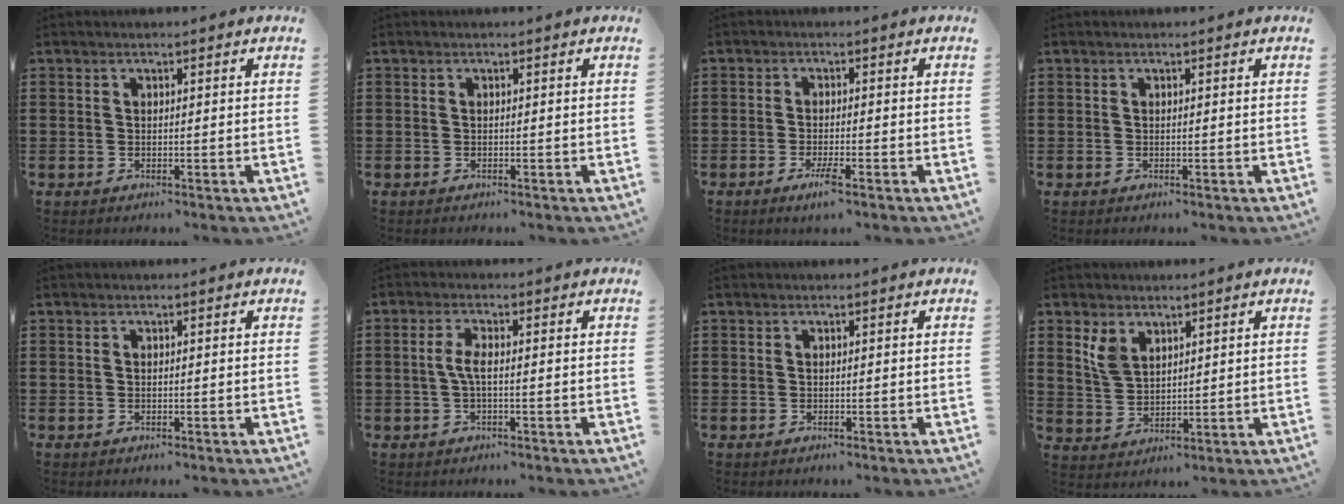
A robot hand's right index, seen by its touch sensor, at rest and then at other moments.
{"total": 0.0}
{"total": 2.8, "force": [-1.6, 0.2, 2.3], "torque": [-0.052, -0.010, -0.032]}
{"total": 0.0}
{"total": 0.0}
{"total": 3.1, "force": [-0.4, 0.7, 3.0], "torque": [-0.069, -0.003, -0.014]}
{"total": 0.0}
{"total": 4.4, "force": [2.7, 2.7, 2.2], "torque": [-0.054, 0.009, 0.051]}